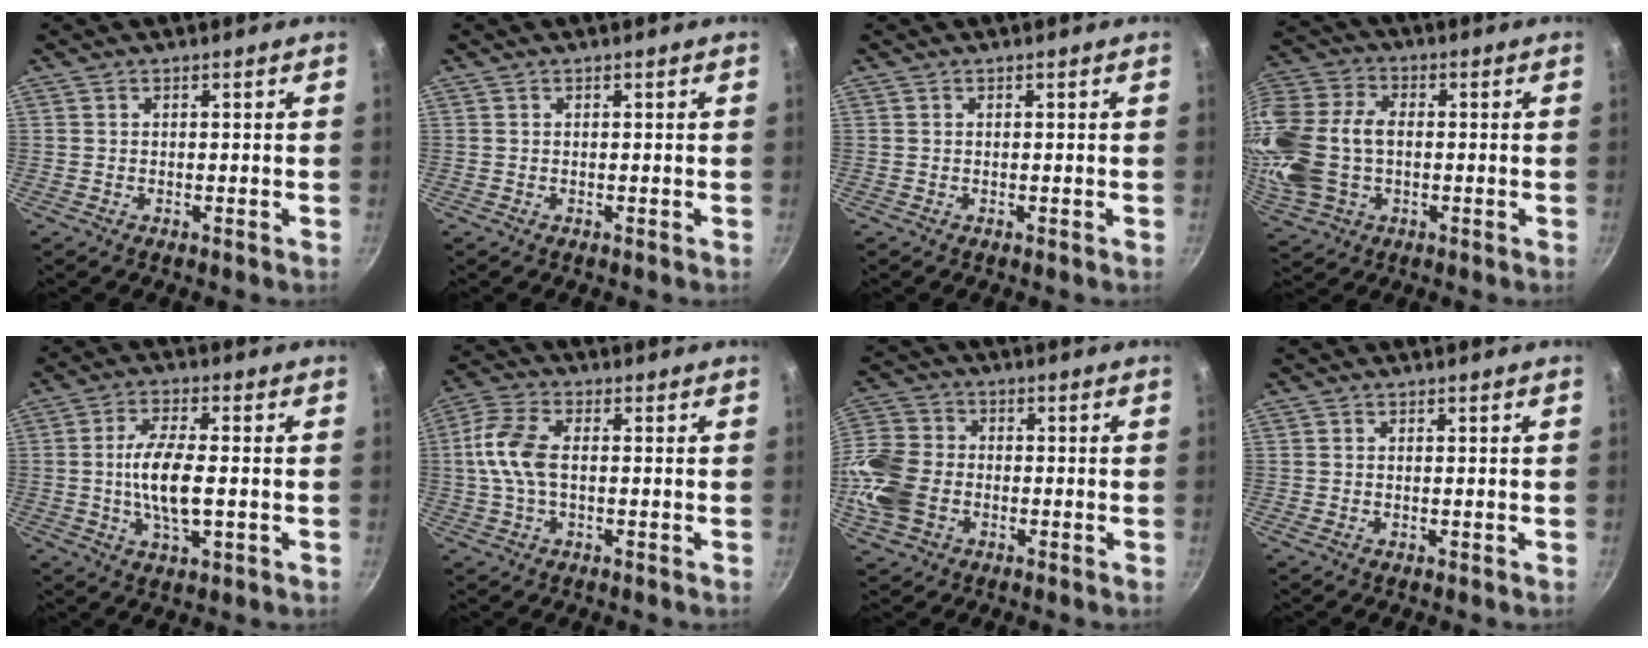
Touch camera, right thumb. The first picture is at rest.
{"total": 0.0}
{"total": 0.0}
{"total": 20.5, "force": [-0.7, 14.4, 14.6], "torque": [-0.327, 0.034, -0.012]}
{"total": 9.6, "force": [-0.7, 3.6, 8.9], "torque": [-0.175, 0.007, -0.018]}
{"total": 9.0, "force": [0.1, 5.0, 7.5], "torque": [-0.161, 0.021, -0.011]}
{"total": 15.3, "force": [-3.3, 11.9, 9.0], "torque": [-0.197, 0.029, -0.077]}
{"total": 0.0}